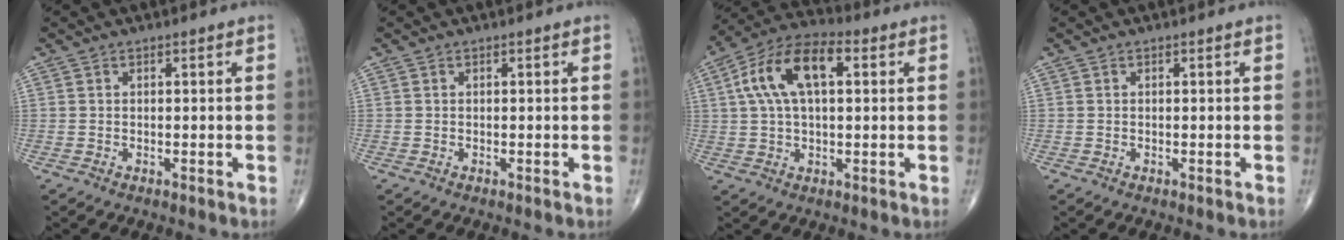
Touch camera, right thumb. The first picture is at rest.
{"total": 0.0}
{"total": 13.6, "force": [3.3, 6.8, 11.3], "torque": [-0.219, 0.031, 0.054]}
{"total": 0.0}